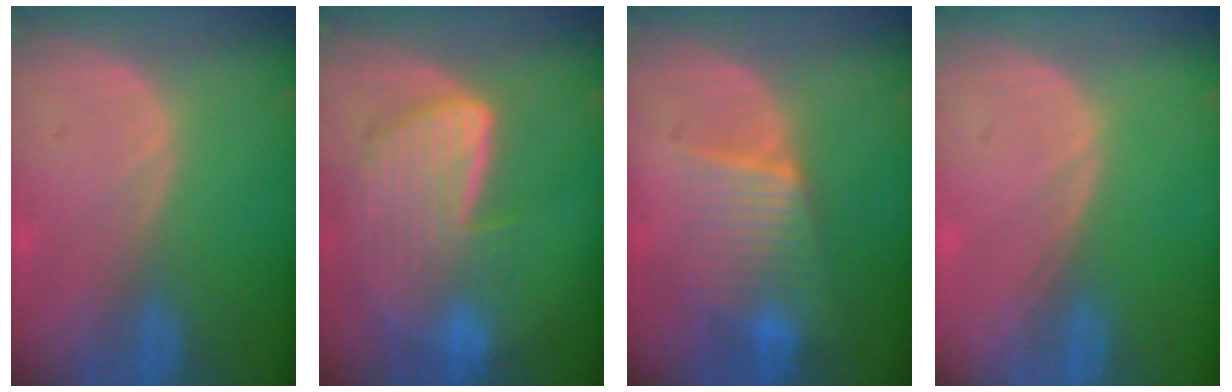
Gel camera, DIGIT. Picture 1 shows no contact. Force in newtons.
{"total": 9.0, "press": 7.9, "slide": 4.2}
{"total": 6.4, "press": 6.3, "slide": 0.7}
{"total": 0.0}